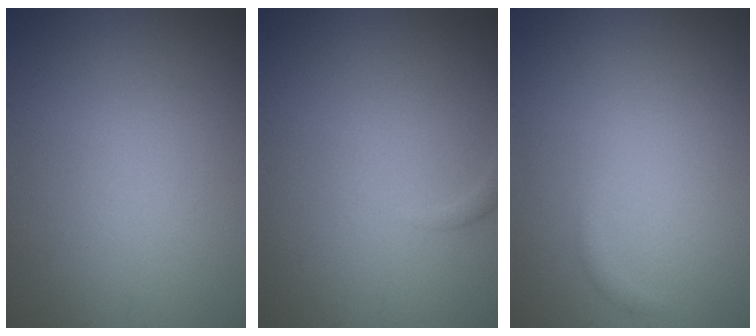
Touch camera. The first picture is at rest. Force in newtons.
{"total": 0.7, "press": 0.7, "slide": 0.0}
{"total": 0.6, "press": 0.6, "slide": 0.1}